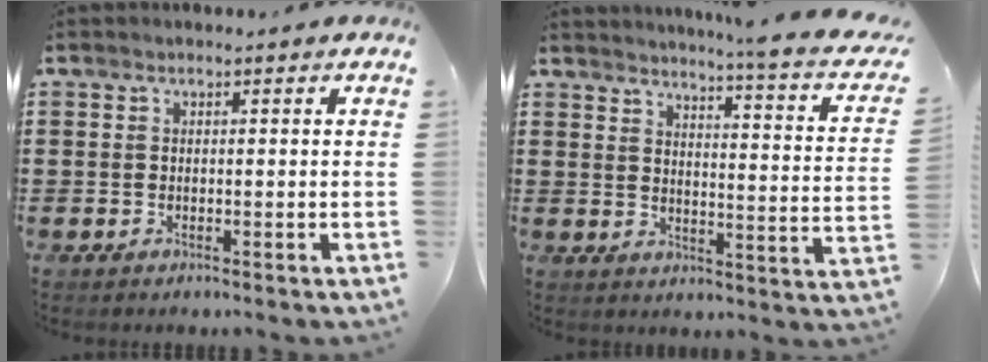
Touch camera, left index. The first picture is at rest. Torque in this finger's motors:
{"motor_torque": [1.17, -0.97, 0.16, 0.03]}